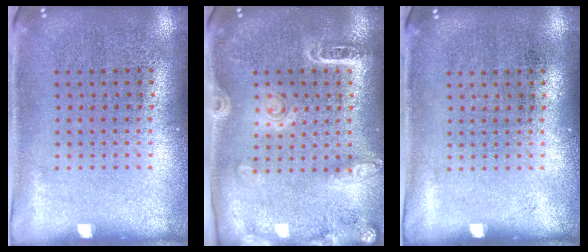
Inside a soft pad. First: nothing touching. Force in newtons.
{"total": 1.8, "press": 1.7, "slide": 0.4}
{"total": 0.0}